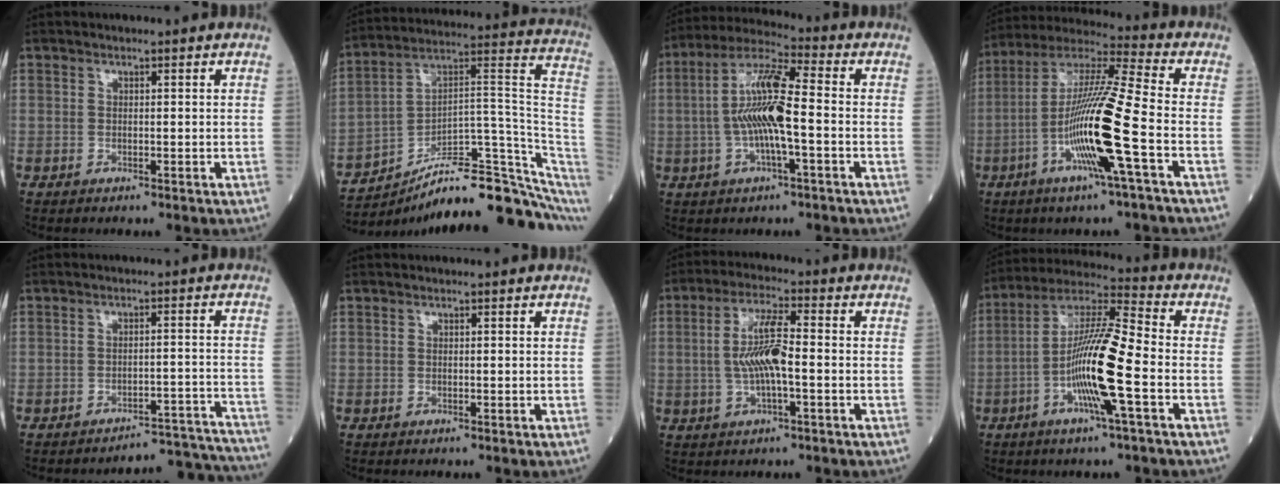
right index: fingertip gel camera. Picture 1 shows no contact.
{"total": 21.8, "force": [-15.9, 3.7, 14.5], "torque": [-0.135, 0.071, -0.232]}
{"total": 11.2, "force": [-1.2, 1.5, 11.1], "torque": [-0.219, 0.013, -0.029]}
{"total": 16.0, "force": [-4.7, -0.8, 15.2], "torque": [-0.300, -0.006, -0.099]}
{"total": 11.4, "force": [-11.4, -0.6, -0.9], "torque": [0.033, 0.031, -0.138]}
{"total": 0.0}
{"total": 7.8, "force": [-0.6, 1.3, 7.6], "torque": [-0.153, 0.005, -0.014]}
{"total": 13.9, "force": [-3.7, 0.4, 13.4], "torque": [-0.258, 0.002, -0.078]}